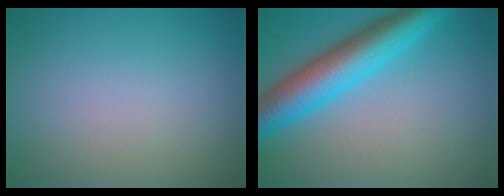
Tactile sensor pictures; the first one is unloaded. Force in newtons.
{"total": 7.6, "press": 7.6, "slide": 0.2}